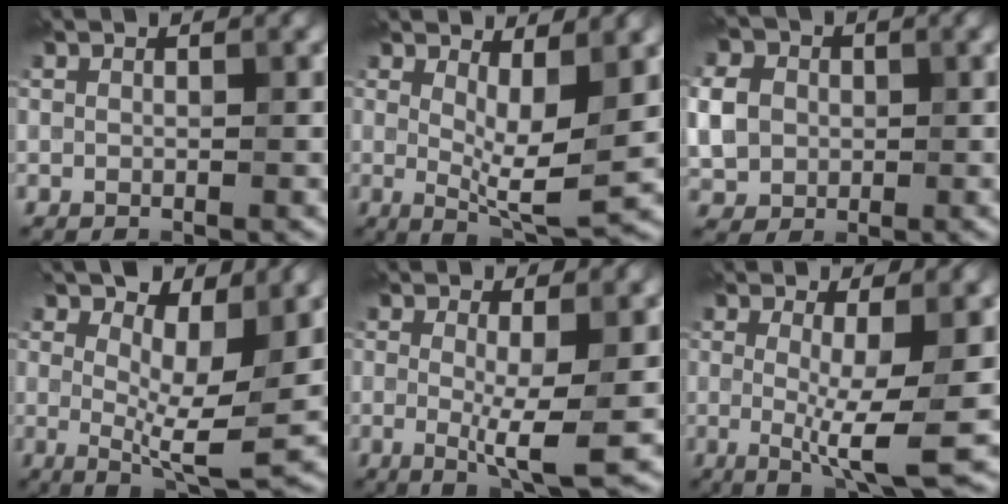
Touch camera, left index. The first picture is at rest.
{"total": 5.4, "force": [1.0, 1.3, 5.1], "torque": [-0.081, -0.019, 0.020]}
{"total": 5.5, "force": [0.4, 4.7, 2.9], "torque": [-0.071, 0.014, 0.000]}
{"total": 7.6, "force": [2.7, 2.8, 6.6], "torque": [-0.105, -0.007, 0.044]}
{"total": 4.5, "force": [-0.2, 0.6, 4.5], "torque": [-0.076, -0.015, -0.004]}
{"total": 6.1, "force": [-0.4, 1.1, 6.0], "torque": [-0.091, -0.016, -0.008]}